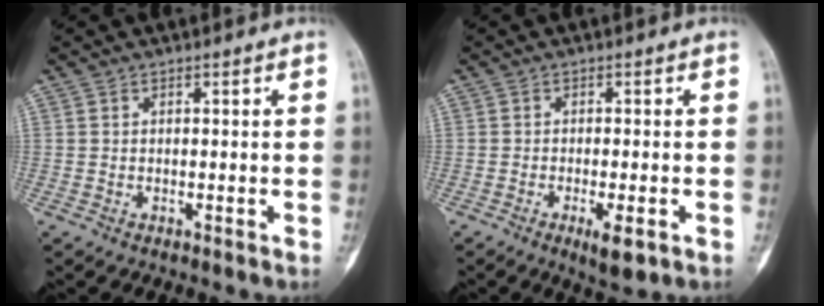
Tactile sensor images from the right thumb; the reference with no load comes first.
{"total": 4.4, "force": [-1.9, 1.3, 3.8], "torque": [-0.057, -0.004, -0.024]}